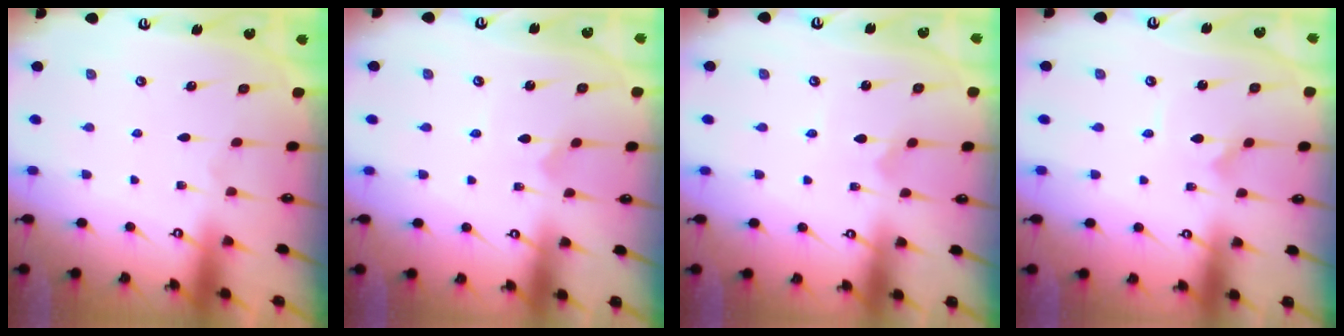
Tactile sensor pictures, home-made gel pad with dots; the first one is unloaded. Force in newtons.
{"total": 2.1, "press": 2.1, "slide": 0.3}
{"total": 2.1, "press": 2.1, "slide": 0.3}
{"total": 1.0, "press": 1.0, "slide": 0.0}